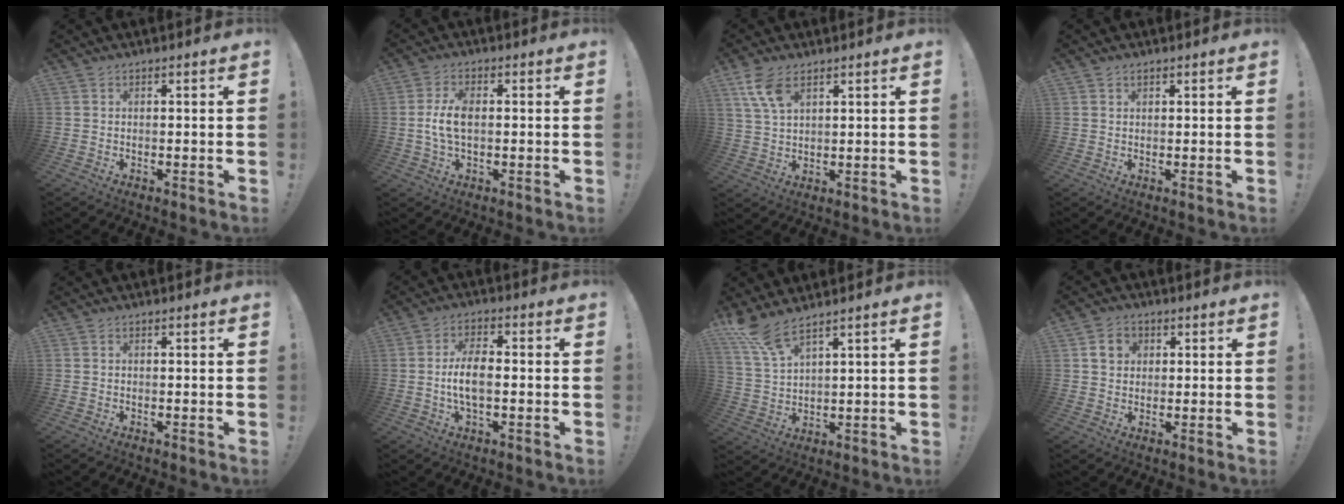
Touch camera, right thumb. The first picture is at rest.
{"total": 6.9, "force": [-0.3, 3.5, 6.0], "torque": [-0.116, 0.001, -0.006]}
{"total": 8.2, "force": [4.5, 4.0, 5.4], "torque": [-0.105, -0.017, 0.085]}
{"total": 0.7, "force": [0.5, 0.5, 0.1], "torque": [0.005, -0.003, 0.009]}
{"total": 0.0}
{"total": 8.0, "force": [-1.2, 3.4, 7.2], "torque": [-0.140, 0.005, -0.023]}
{"total": 7.9, "force": [6.4, 1.4, 4.4], "torque": [-0.101, -0.031, 0.120]}
{"total": 5.8, "force": [2.0, 4.9, 2.2], "torque": [-0.024, 0.001, 0.037]}